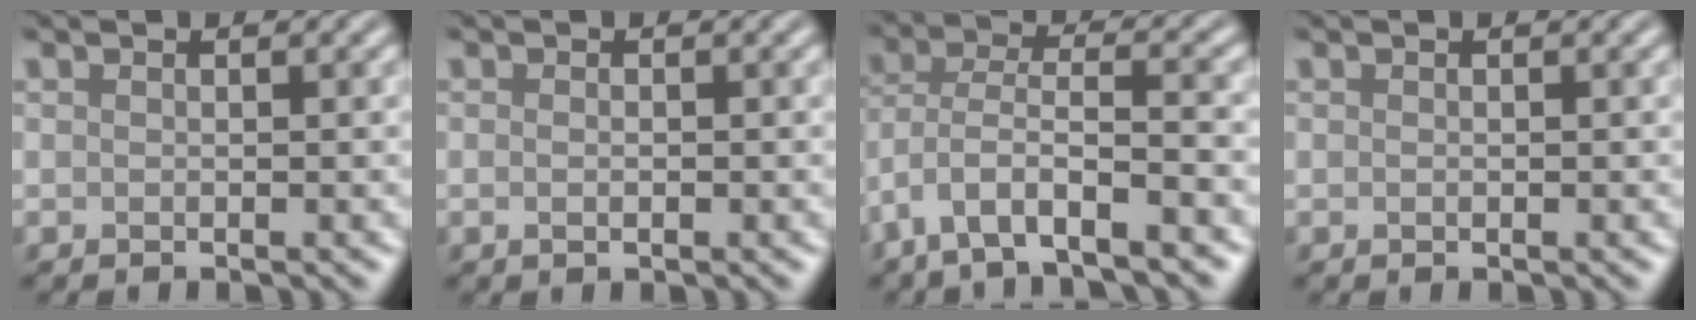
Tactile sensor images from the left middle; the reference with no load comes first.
{"total": 0.7, "force": [-0.1, 0.3, 0.6], "torque": [-0.014, -0.002, -0.002]}
{"total": 6.7, "force": [-4.0, 2.0, 5.0], "torque": [-0.095, 0.000, -0.083]}
{"total": 0.0}